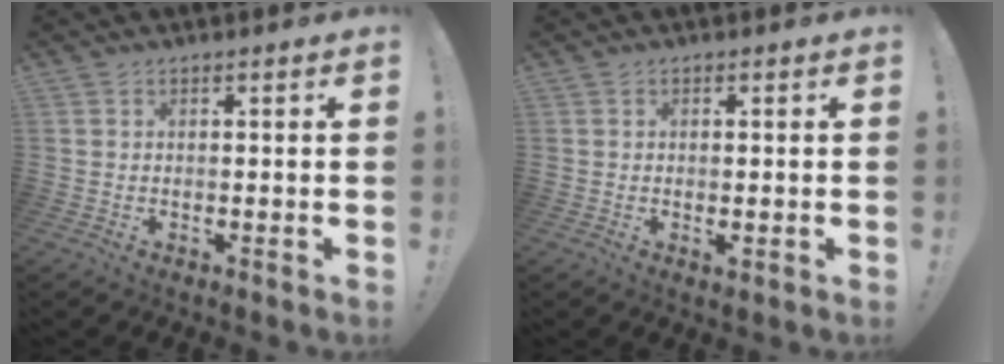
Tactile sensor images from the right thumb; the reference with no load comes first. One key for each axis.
{"total": 1.5, "fx": -0.4, "fy": 0.6, "fz": 1.3, "tx": -0.018, "ty": 0.000, "tz": -0.006}